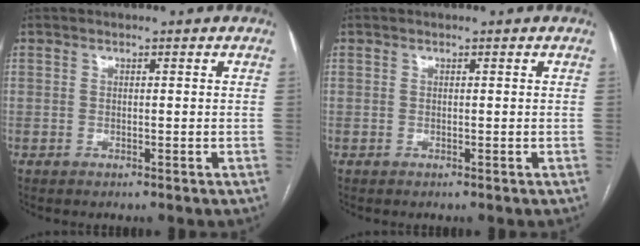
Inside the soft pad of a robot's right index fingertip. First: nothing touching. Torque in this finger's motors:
{"motor_torque": [0.00, 0.00, 0.02, 0.00]}